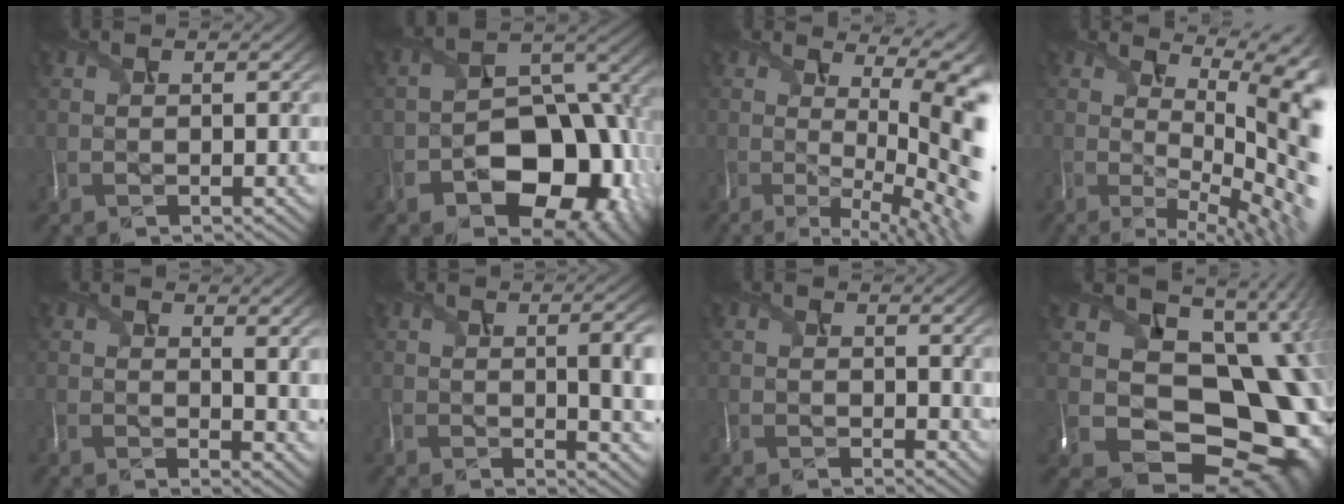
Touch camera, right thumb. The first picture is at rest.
{"total": 12.1, "force": [-5.5, 7.8, 7.4], "torque": [-0.128, -0.037, -0.083]}
{"total": 12.9, "force": [-0.2, 4.1, 12.2], "torque": [-0.150, 0.000, 0.017]}
{"total": 14.5, "force": [0.5, 5.4, 13.5], "torque": [-0.165, 0.013, 0.044]}
{"total": 5.2, "force": [1.1, 2.2, 4.6], "torque": [-0.045, 0.012, 0.014]}
{"total": 7.9, "force": [0.0, 3.1, 7.2], "torque": [-0.080, 0.010, 0.006]}
{"total": 1.3, "force": [0.5, 0.5, 1.1], "torque": [-0.019, 0.000, 0.014]}
{"total": 16.3, "force": [-2.0, 13.3, 9.2], "torque": [-0.099, -0.031, 0.004]}